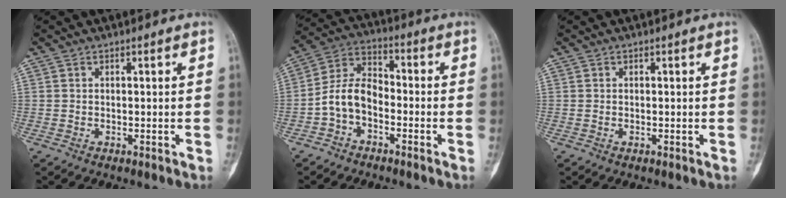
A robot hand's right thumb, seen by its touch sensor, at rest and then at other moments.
{"total": 8.2, "force": [-2.8, 5.4, 5.6], "torque": [-0.100, 0.039, -0.067]}
{"total": 0.0}